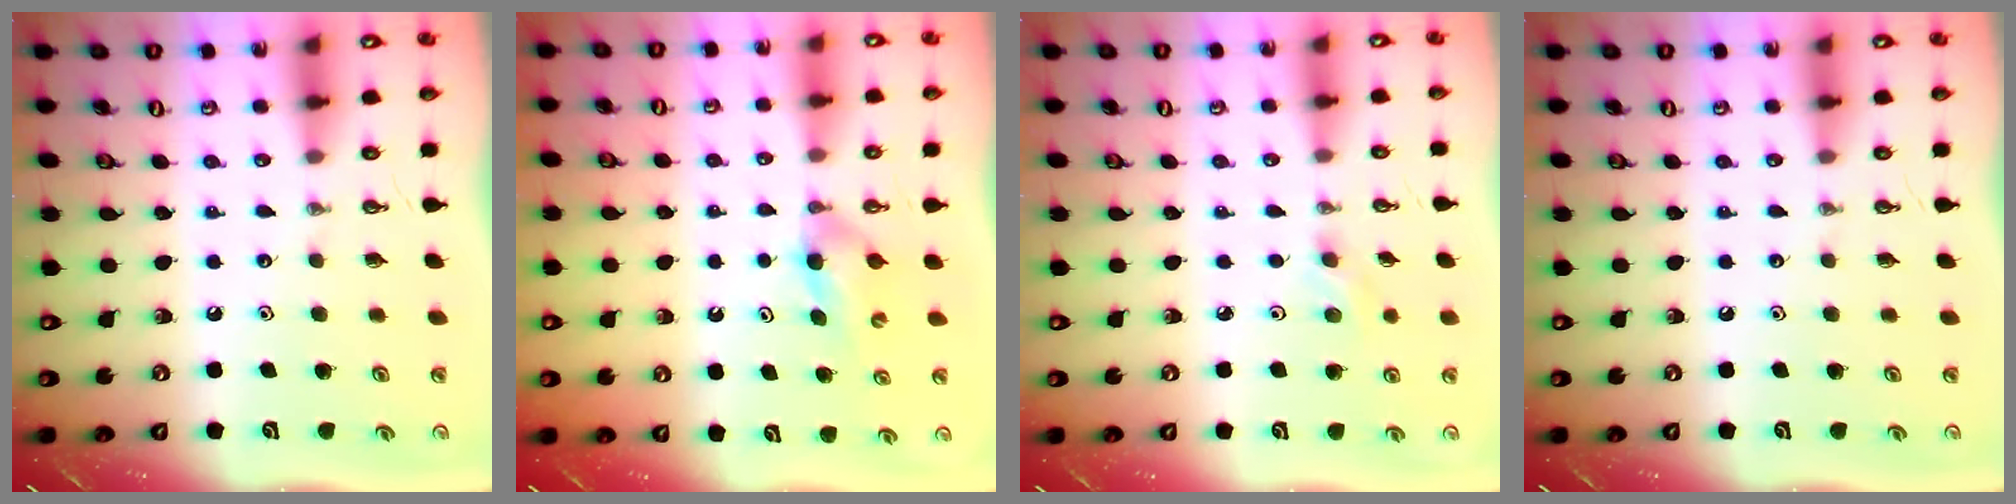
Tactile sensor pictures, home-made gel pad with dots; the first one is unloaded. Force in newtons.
{"total": 4.2, "press": 3.8, "slide": 1.8}
{"total": 2.1, "press": 2.0, "slide": 0.5}
{"total": 0.0}